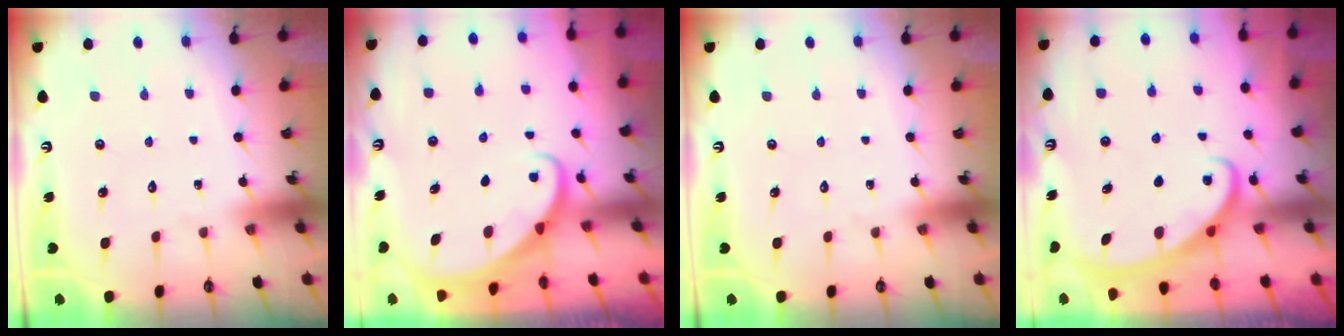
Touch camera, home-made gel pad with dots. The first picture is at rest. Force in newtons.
{"total": 2.4, "press": 2.4, "slide": 0.2}
{"total": 0.0}
{"total": 2.7, "press": 2.7, "slide": 0.4}